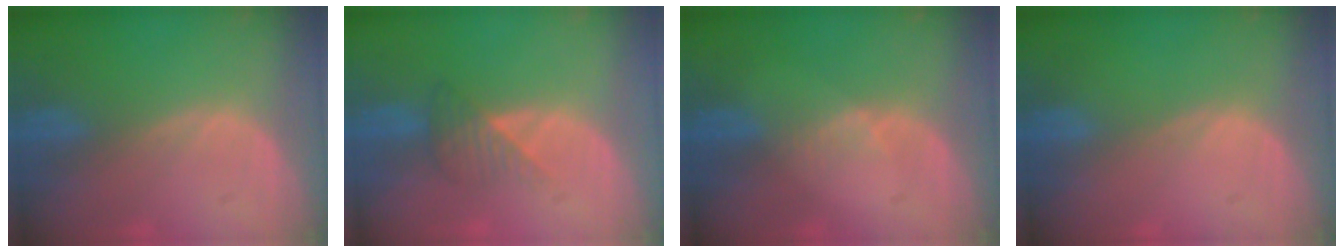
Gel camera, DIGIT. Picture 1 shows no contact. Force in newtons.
{"total": 3.4, "press": 3.2, "slide": 1.1}
{"total": 1.1, "press": 1.1, "slide": 0.2}
{"total": 0.0}